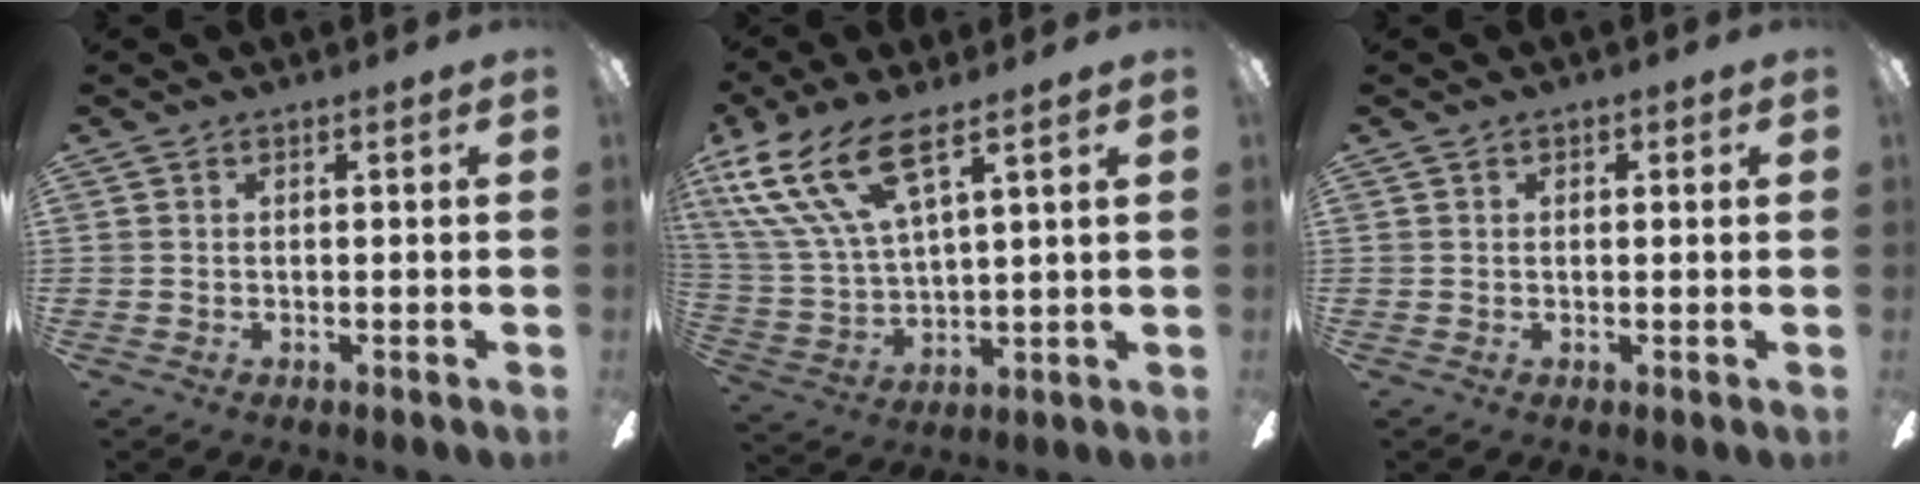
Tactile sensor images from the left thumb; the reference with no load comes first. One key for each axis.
{"total": 17.5, "fx": 10.4, "fy": 5.9, "fz": 12.7, "tx": -0.286, "ty": -0.048, "tz": 0.183}
{"total": 0.7, "fx": 0.3, "fy": 0.5, "fz": 0.2, "tx": -0.005, "ty": 0.005, "tz": 0.006}